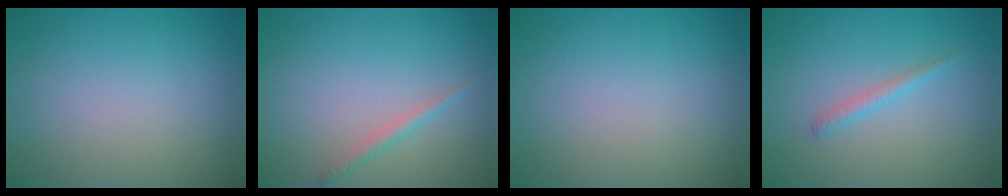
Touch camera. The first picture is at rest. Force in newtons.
{"total": 1.2, "press": 1.2, "slide": 0.0}
{"total": 0.0}
{"total": 1.2, "press": 1.2, "slide": 0.0}